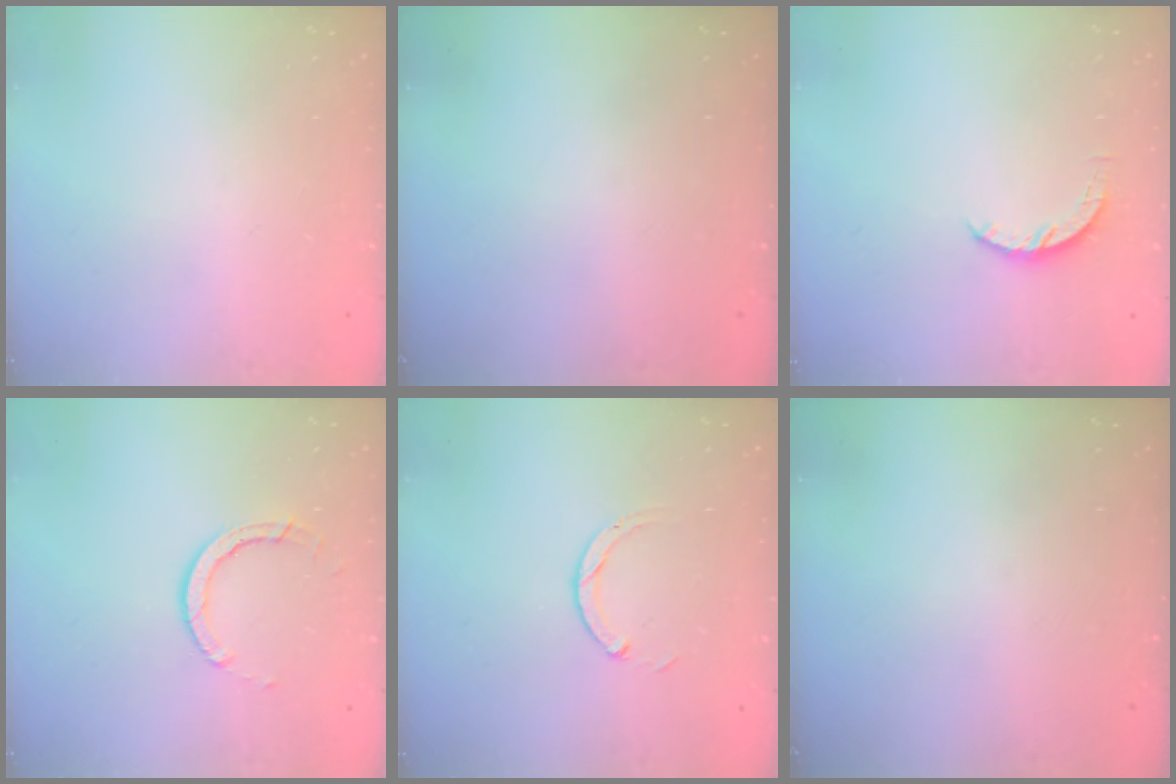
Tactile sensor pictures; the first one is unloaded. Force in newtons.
{"total": 0.0}
{"total": 4.3, "press": 4.3, "slide": 0.5}
{"total": 5.4, "press": 5.4, "slide": 0.5}
{"total": 3.0, "press": 2.9, "slide": 0.4}
{"total": 0.0}